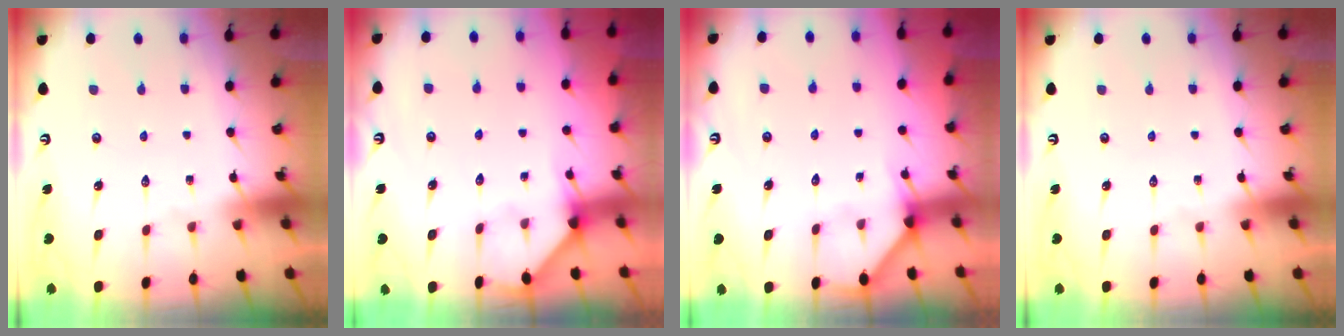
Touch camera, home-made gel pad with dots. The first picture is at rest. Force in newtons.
{"total": 2.6, "press": 2.6, "slide": 0.2}
{"total": 2.9, "press": 2.9, "slide": 0.3}
{"total": 0.0}